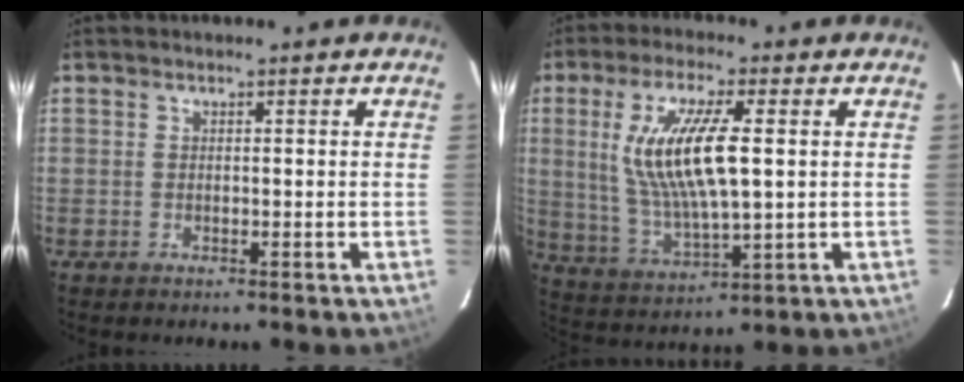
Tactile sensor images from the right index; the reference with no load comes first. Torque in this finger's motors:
{"motor_torque": [0.68, 0.21, 0.68, 0.21]}